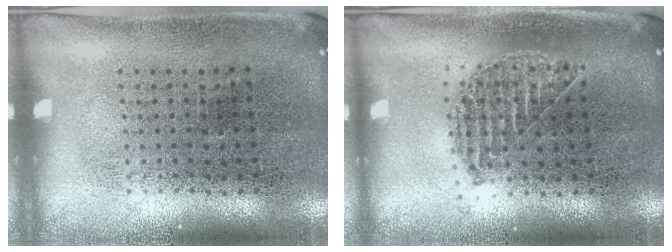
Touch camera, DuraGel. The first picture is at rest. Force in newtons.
{"total": 1.0, "press": 0.9, "slide": 0.4}